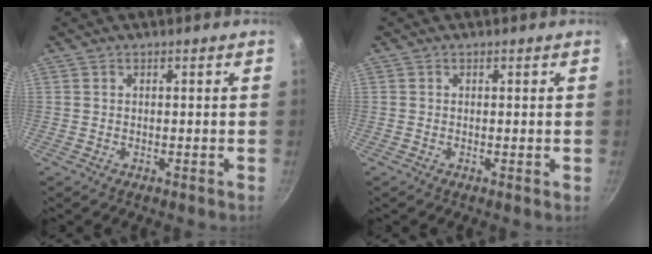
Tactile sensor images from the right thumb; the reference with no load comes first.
{"total": 0.0}